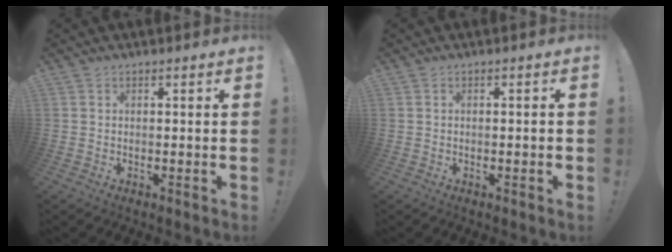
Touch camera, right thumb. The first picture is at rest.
{"total": 0.9, "force": [-0.4, 0.0, 0.7], "torque": [-0.013, 0.001, -0.007]}